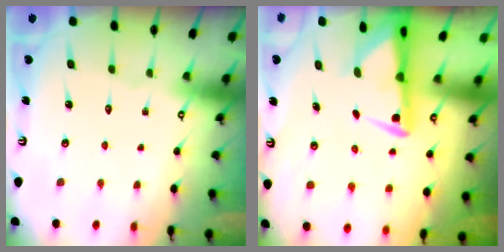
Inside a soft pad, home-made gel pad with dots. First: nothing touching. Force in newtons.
{"total": 3.8, "press": 3.7, "slide": 0.9}